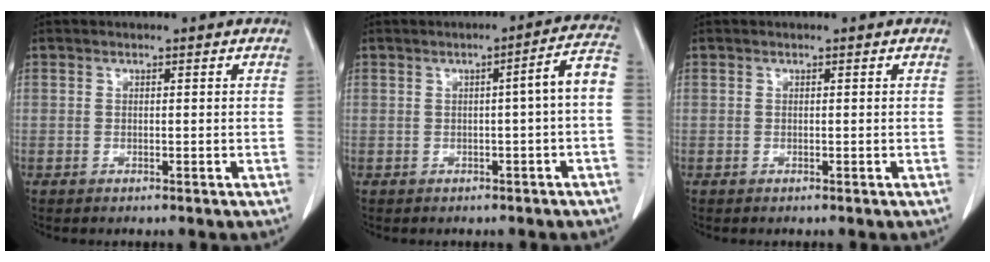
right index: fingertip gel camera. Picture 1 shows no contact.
{"total": 5.2, "force": [-0.6, -0.4, 5.2], "torque": [-0.063, 0.014, -0.008]}
{"total": 0.0}